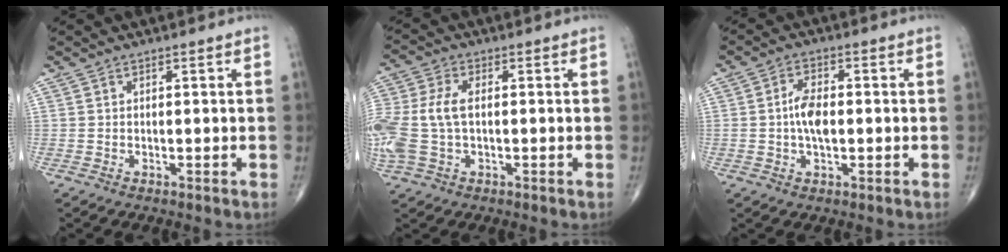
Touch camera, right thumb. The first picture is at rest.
{"total": 12.1, "force": [-0.3, 7.2, 9.7], "torque": [-0.260, 0.014, -0.003]}
{"total": 5.6, "force": [-0.3, 2.8, 4.9], "torque": [-0.094, 0.006, -0.010]}